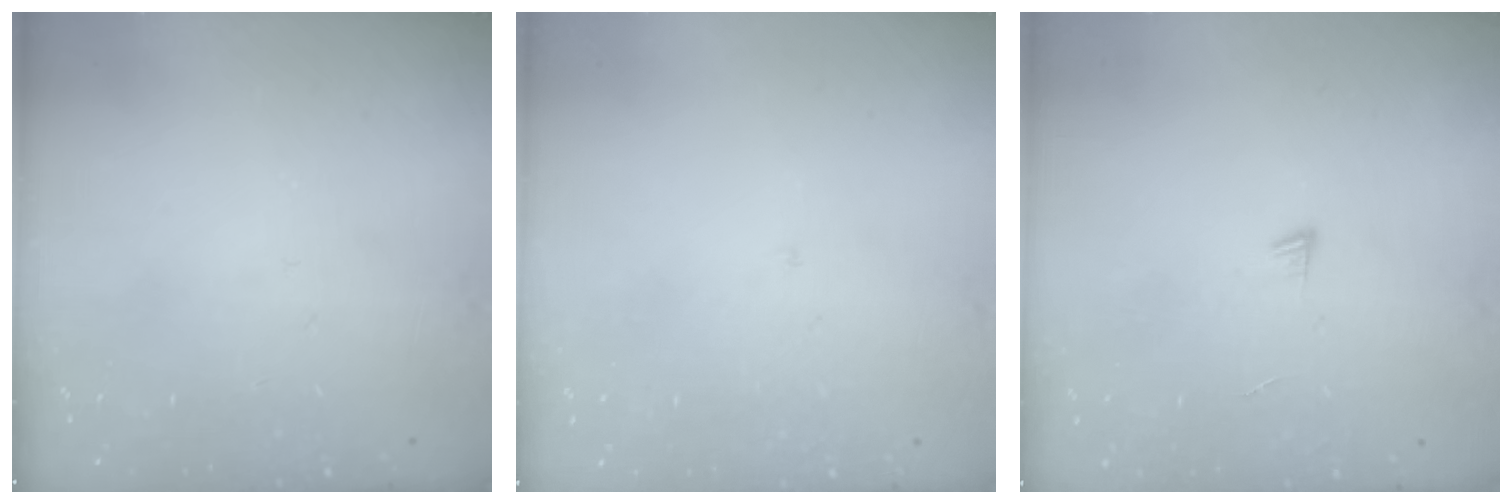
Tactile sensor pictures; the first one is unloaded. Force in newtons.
{"total": 2.0, "press": 2.0, "slide": 0.2}
{"total": 4.3, "press": 4.2, "slide": 0.4}